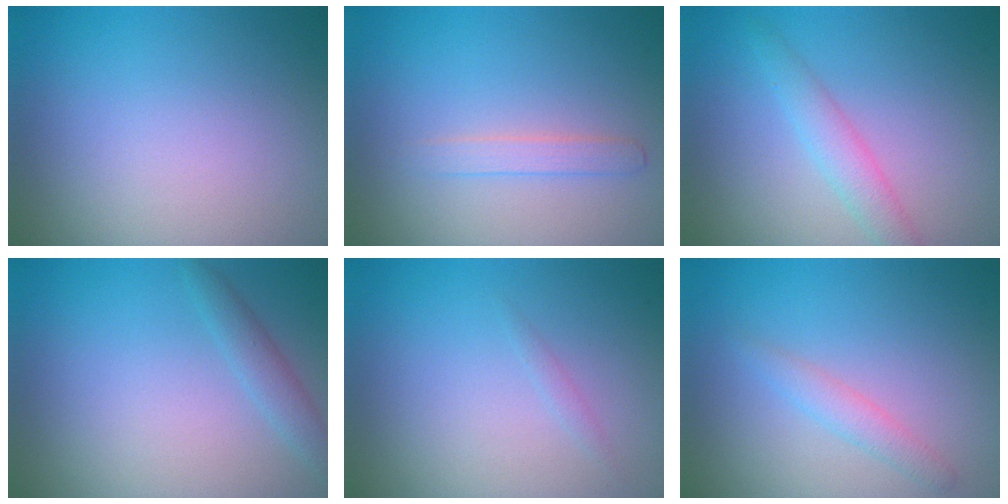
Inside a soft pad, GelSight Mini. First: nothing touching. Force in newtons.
{"total": 1.4, "press": 1.4, "slide": 0.0}
{"total": 2.9, "press": 2.9, "slide": 0.1}
{"total": 1.8, "press": 1.8, "slide": 0.2}
{"total": 0.6, "press": 0.6, "slide": 0.0}
{"total": 1.6, "press": 1.6, "slide": 0.0}